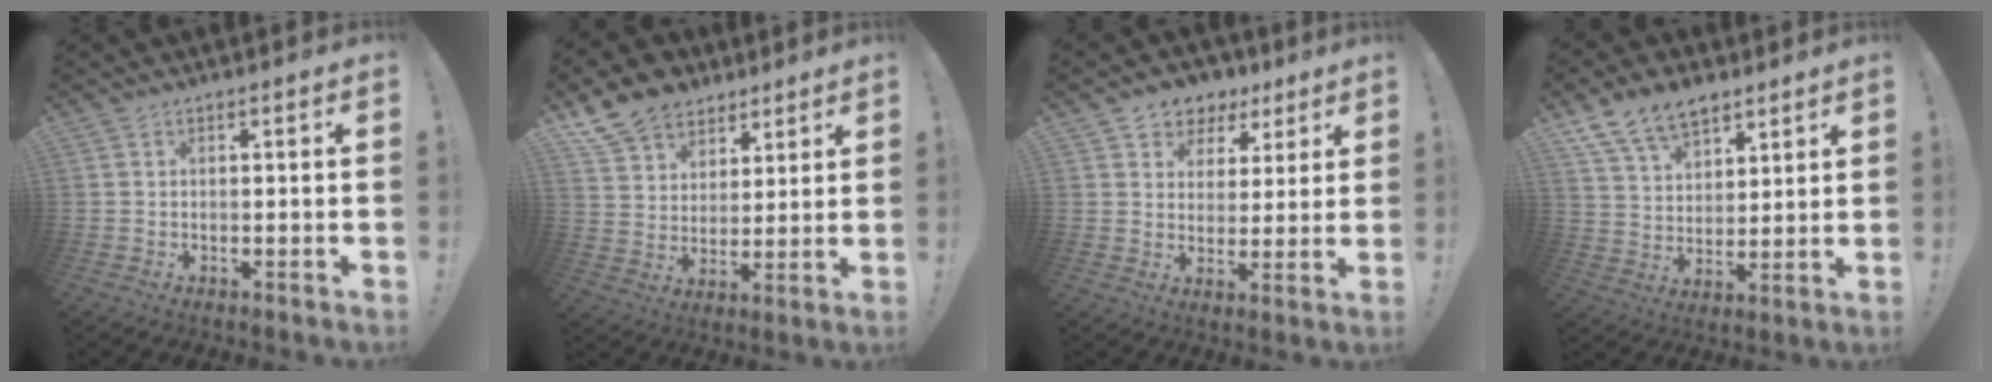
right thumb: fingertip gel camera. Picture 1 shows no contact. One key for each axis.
{"total": 13.2, "fx": 9.2, "fy": 8.7, "fz": 3.7, "tx": -0.067, "ty": -0.059, "tz": 0.180}
{"total": 7.1, "fx": 3.9, "fy": 5.9, "fz": 0.9, "tx": -0.010, "ty": -0.028, "tz": 0.078}
{"total": 12.6, "fx": 8.7, "fy": 7.3, "fz": 5.4, "tx": -0.097, "ty": -0.045, "tz": 0.167}